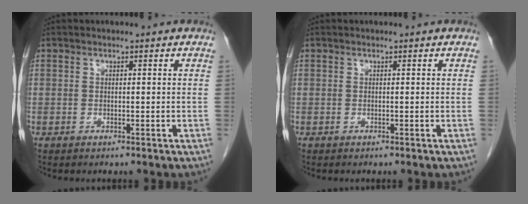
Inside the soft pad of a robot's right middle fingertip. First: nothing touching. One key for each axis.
{"total": 0.0}